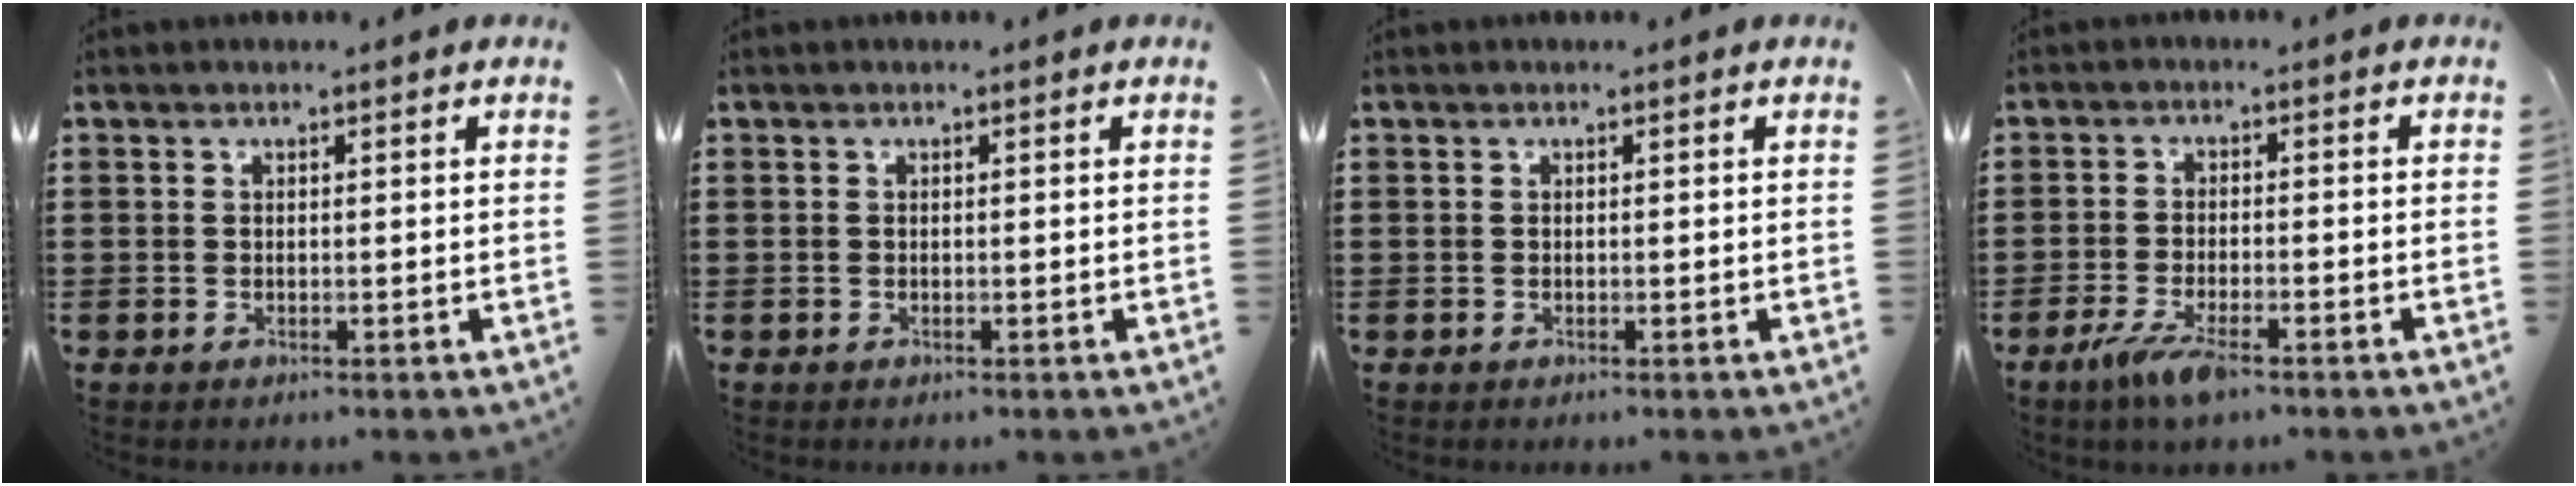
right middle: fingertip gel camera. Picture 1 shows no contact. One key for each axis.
{"total": 0.0}
{"total": 0.0}
{"total": 5.3, "fx": -3.3, "fy": 1.1, "fz": 4.1, "tx": -0.089, "ty": -0.013, "tz": -0.062}